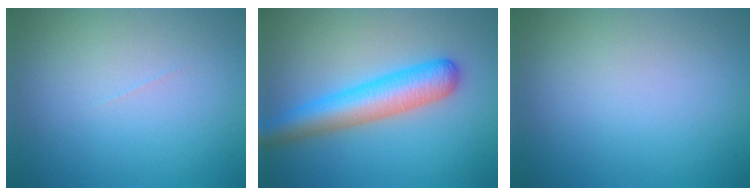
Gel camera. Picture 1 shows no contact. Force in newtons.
{"total": 5.5, "press": 5.5, "slide": 0.2}
{"total": 0.0}